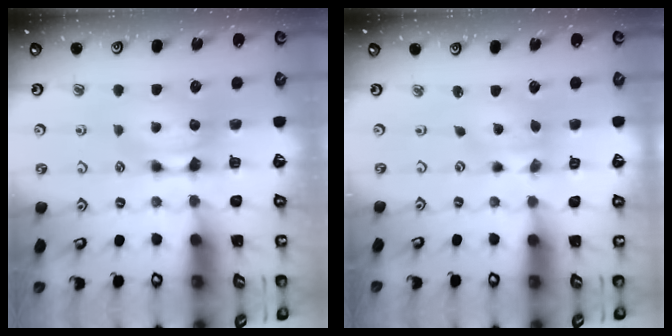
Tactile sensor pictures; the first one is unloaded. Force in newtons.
{"total": 1.7, "press": 1.0, "slide": 1.3}